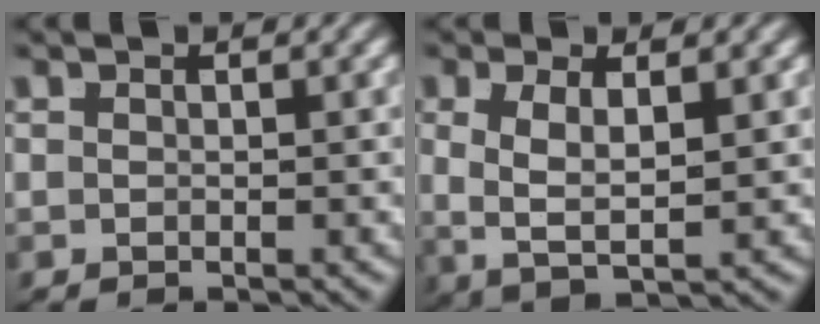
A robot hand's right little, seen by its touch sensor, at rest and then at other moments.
{"total": 4.9, "force": [0.1, 2.9, 4.0], "torque": [-0.090, -0.016, 0.012]}